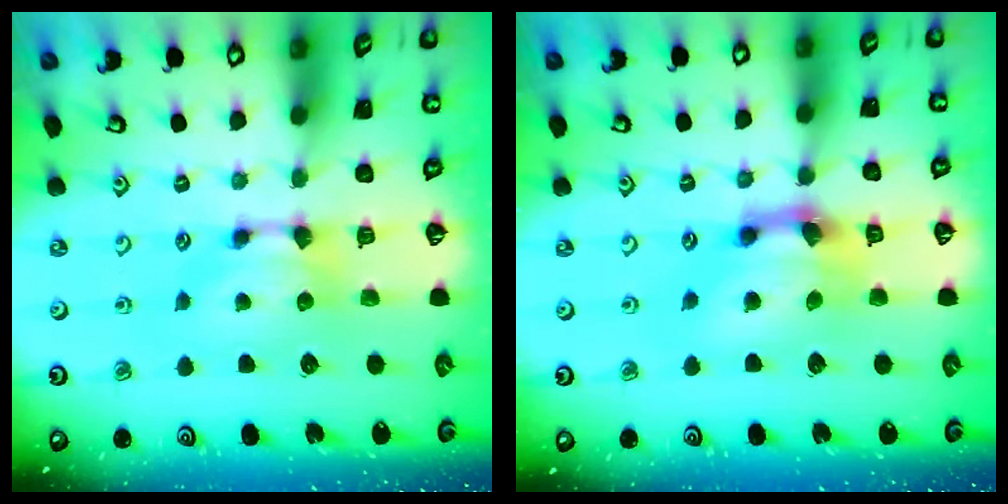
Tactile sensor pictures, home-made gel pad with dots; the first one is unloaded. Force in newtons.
{"total": 4.8, "press": 4.3, "slide": 2.2}